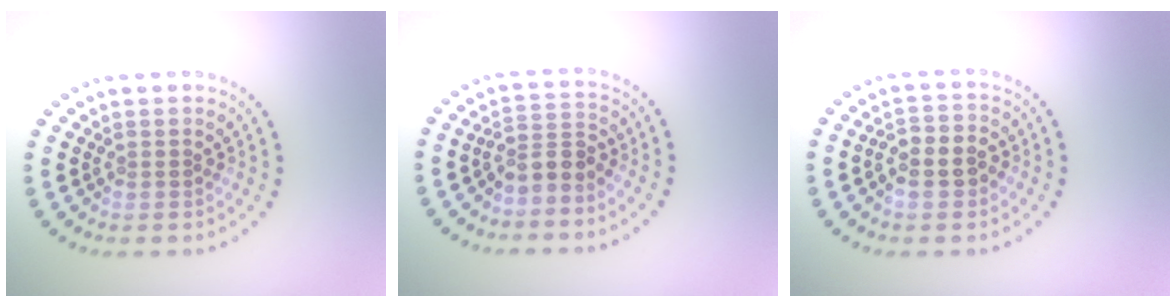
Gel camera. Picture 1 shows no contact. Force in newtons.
{"total": 2.6, "press": 2.0, "slide": 1.6}
{"total": 3.0, "press": 2.9, "slide": 0.9}